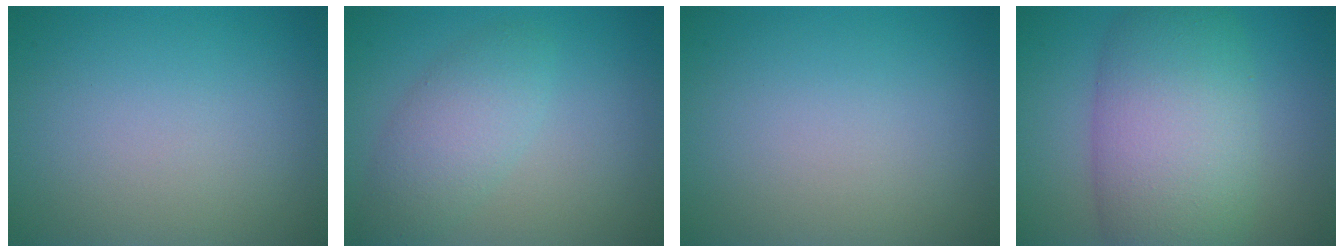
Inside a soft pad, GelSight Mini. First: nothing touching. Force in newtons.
{"total": 3.6, "press": 3.6, "slide": 0.1}
{"total": 0.0}
{"total": 10.1, "press": 10.1, "slide": 0.2}